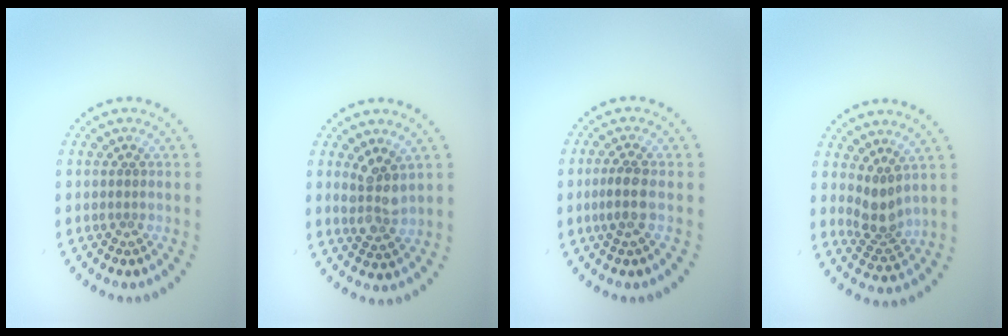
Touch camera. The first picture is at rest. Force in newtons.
{"total": 3.0, "press": 2.6, "slide": 1.4}
{"total": 2.1, "press": 1.9, "slide": 0.9}
{"total": 2.7, "press": 2.1, "slide": 1.7}